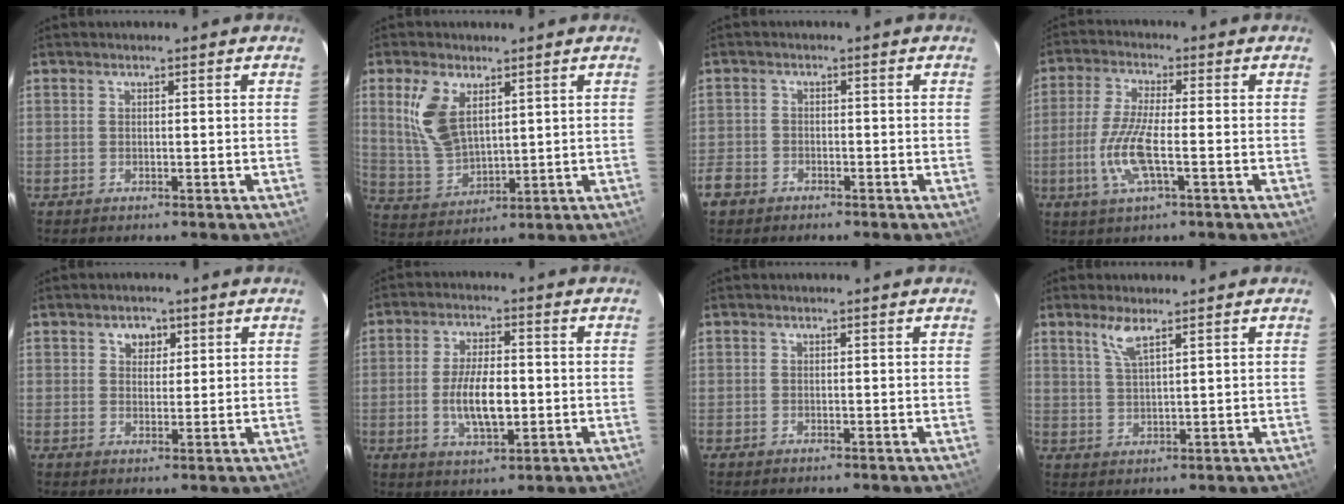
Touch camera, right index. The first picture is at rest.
{"total": 10.2, "force": [4.3, 5.7, 7.3], "torque": [-0.150, 0.006, 0.100]}
{"total": 4.7, "force": [-3.0, 3.5, 1.2], "torque": [-0.040, 0.004, -0.058]}
{"total": 8.9, "force": [-2.4, 1.7, 8.4], "torque": [-0.180, -0.006, -0.050]}
{"total": 3.0, "force": [1.6, 2.2, 1.3], "torque": [-0.012, 0.006, 0.026]}
{"total": 8.9, "force": [-1.4, 3.6, 7.9], "torque": [-0.153, -0.004, -0.021]}
{"total": 0.0}
{"total": 4.0, "force": [2.8, 0.3, 2.8], "torque": [-0.059, -0.001, 0.057]}